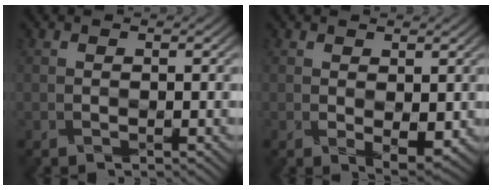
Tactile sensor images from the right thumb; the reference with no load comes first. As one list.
[{"total": 1.7, "force": [0.4, 0.7, 1.5], "torque": [-0.035, -0.013, 0.018]}]